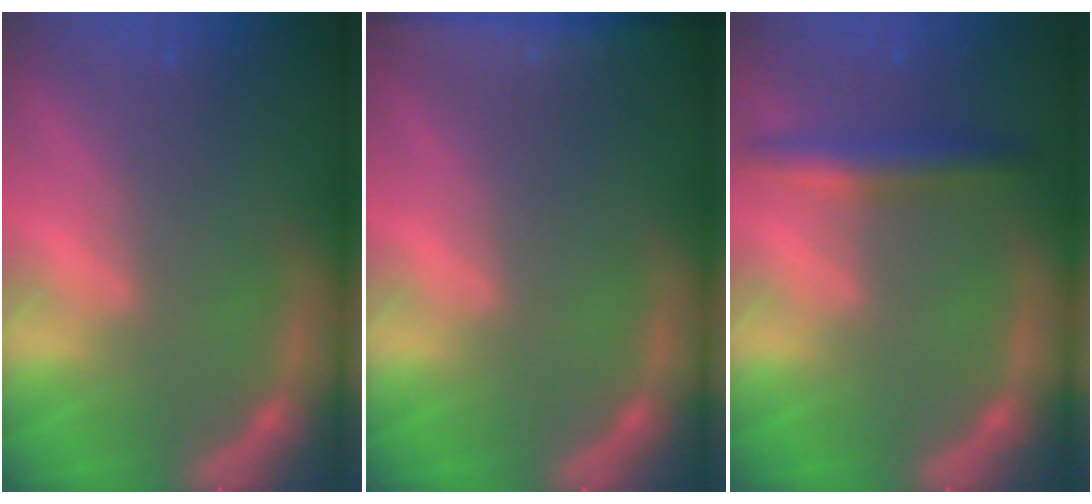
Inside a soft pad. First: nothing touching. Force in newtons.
{"total": 6.5}
{"total": 3.5}